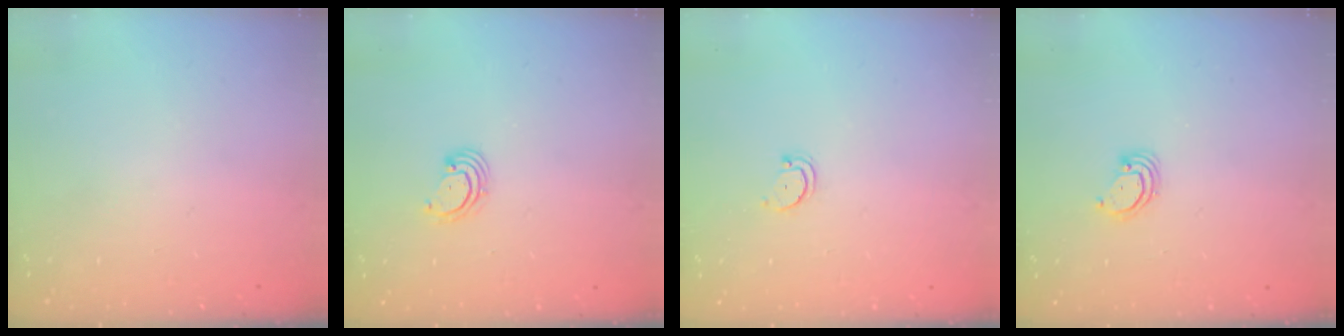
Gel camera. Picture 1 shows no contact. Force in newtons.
{"total": 2.6, "press": 2.6, "slide": 0.3}
{"total": 2.3, "press": 2.3, "slide": 0.2}
{"total": 3.2, "press": 3.2, "slide": 0.2}